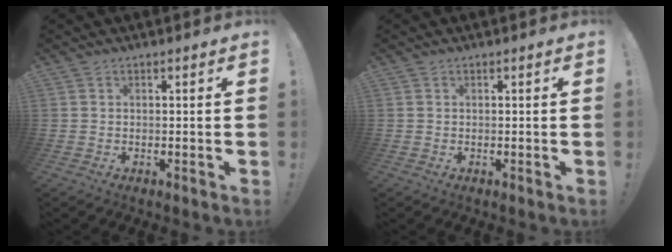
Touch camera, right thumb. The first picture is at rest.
{"total": 0.0}